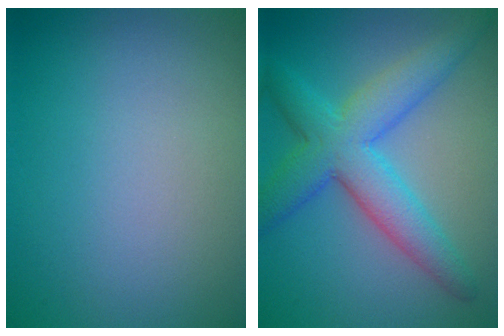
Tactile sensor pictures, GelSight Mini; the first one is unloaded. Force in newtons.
{"total": 6.3, "press": 6.3, "slide": 0.1}